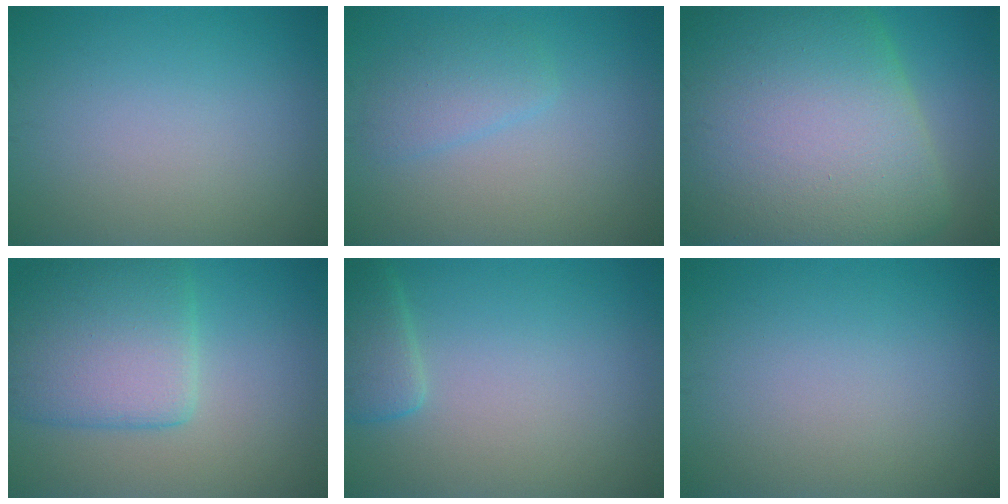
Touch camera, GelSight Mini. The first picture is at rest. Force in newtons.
{"total": 2.1, "press": 2.1, "slide": 0.2}
{"total": 19.7, "press": 19.7, "slide": 0.4}
{"total": 7.2, "press": 7.2, "slide": 0.5}
{"total": 2.4, "press": 2.4, "slide": 0.2}
{"total": 0.0}